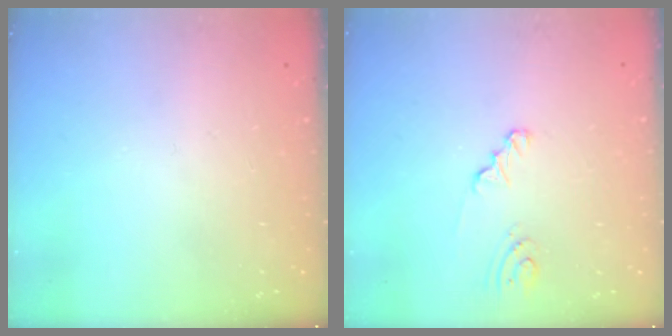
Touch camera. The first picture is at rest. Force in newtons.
{"total": 2.4, "press": 2.4, "slide": 0.2}